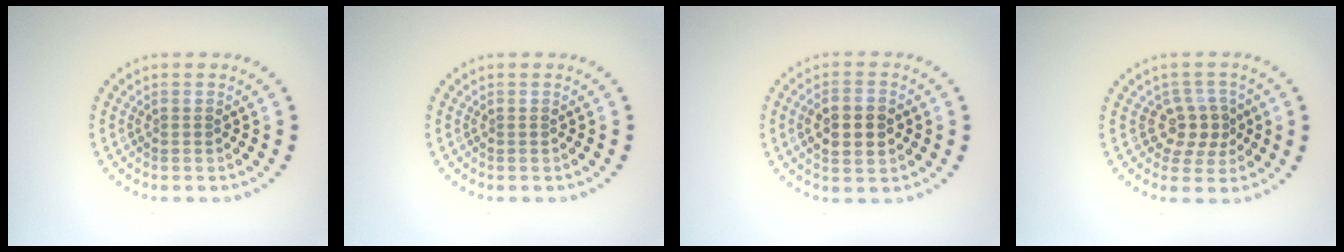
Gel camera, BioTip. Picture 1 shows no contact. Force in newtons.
{"total": 0.0}
{"total": 4.1, "press": 4.1, "slide": 0.2}
{"total": 2.9, "press": 2.5, "slide": 1.3}